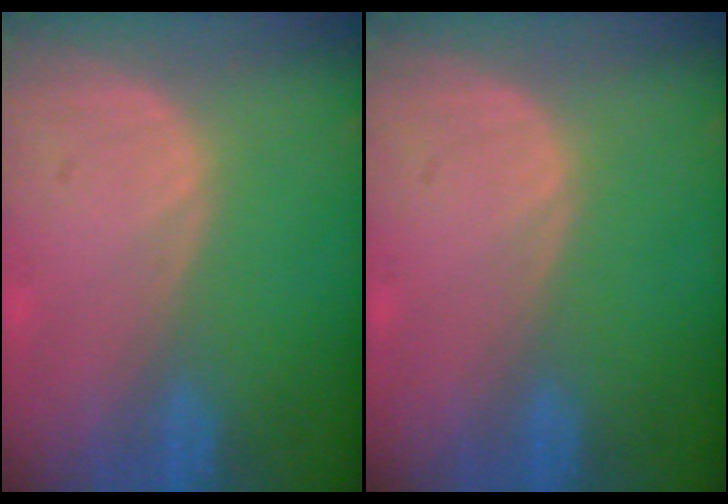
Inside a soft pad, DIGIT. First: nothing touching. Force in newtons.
{"total": 0.0}